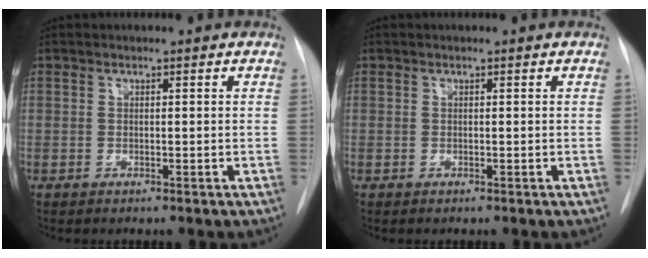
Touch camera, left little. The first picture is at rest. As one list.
[{"total": 0.0}]